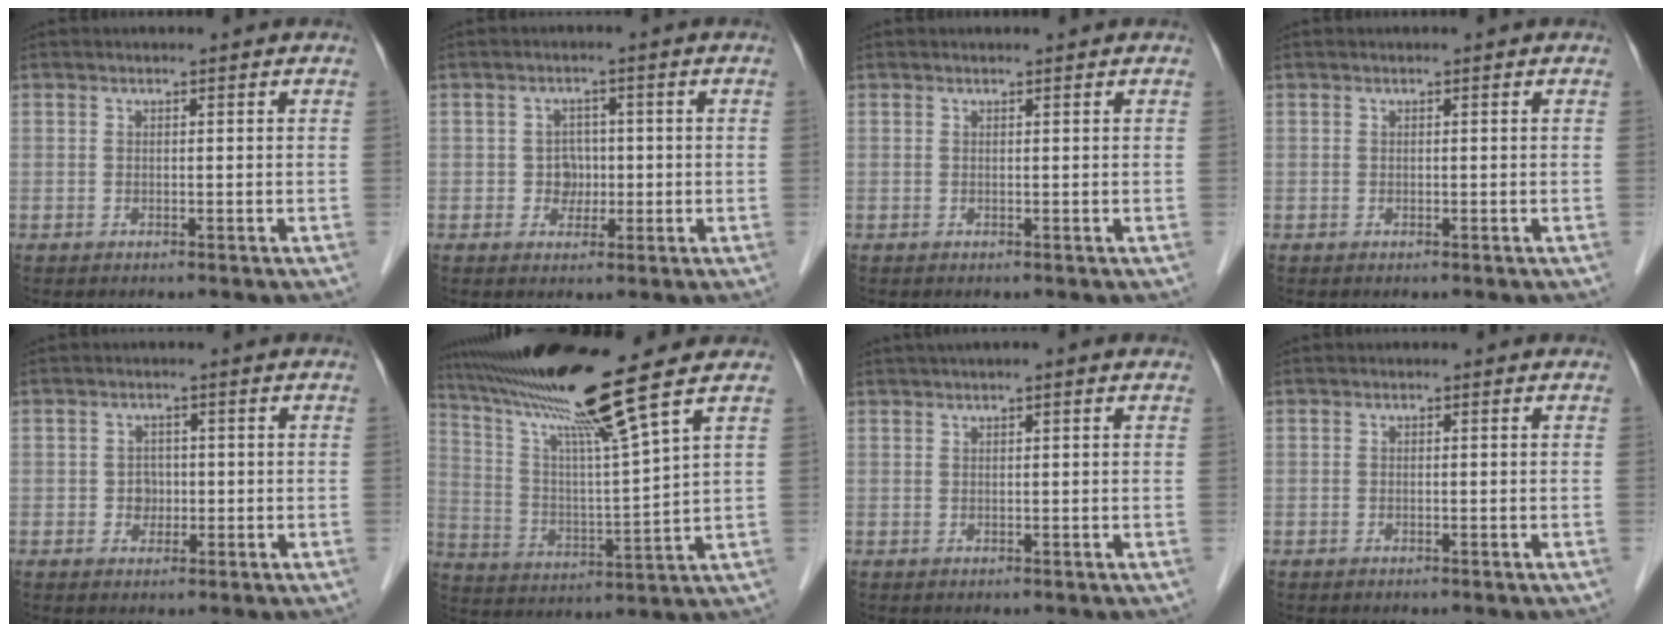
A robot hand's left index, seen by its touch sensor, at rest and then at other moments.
{"total": 2.9, "force": [-0.2, 2.7, 1.0], "torque": [-0.008, 0.010, 0.001]}
{"total": 0.8, "force": [0.8, -0.1, 0.2], "torque": [0.003, 0.008, 0.016]}
{"total": 0.0}
{"total": 2.1, "force": [-0.2, 1.9, 0.9], "torque": [-0.007, 0.006, 0.000]}
{"total": 15.0, "force": [11.6, -3.1, 9.0], "torque": [-0.153, -0.010, 0.214]}
{"total": 3.4, "force": [2.4, -0.1, 2.5], "torque": [-0.040, 0.027, 0.042]}
{"total": 0.0}